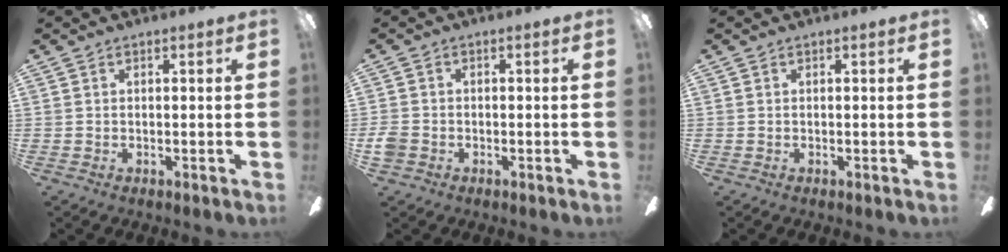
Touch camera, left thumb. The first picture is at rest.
{"total": 2.7, "force": [-1.3, 2.1, 1.1], "torque": [-0.022, 0.005, -0.026]}
{"total": 0.0}